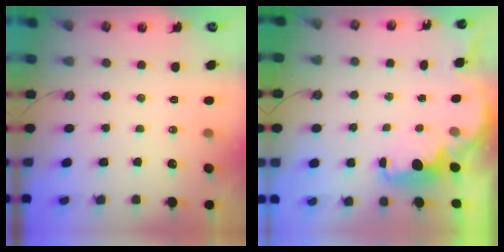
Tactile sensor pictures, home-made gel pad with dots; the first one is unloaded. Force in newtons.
{"total": 2.3, "press": 2.3, "slide": 0.4}